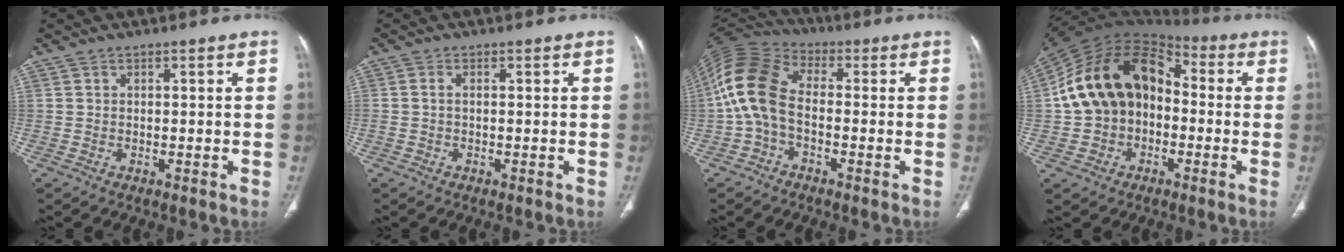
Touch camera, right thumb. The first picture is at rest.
{"total": 1.0, "force": [0.0, 0.5, 0.9], "torque": [-0.020, 0.001, -0.004]}
{"total": 12.2, "force": [-1.3, 7.8, 9.4], "torque": [-0.196, 0.033, -0.036]}
{"total": 18.1, "force": [-0.5, 13.5, 11.9], "torque": [-0.196, 0.045, -0.019]}